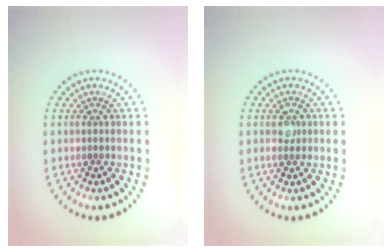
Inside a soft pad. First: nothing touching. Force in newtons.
{"total": 1.4, "press": 1.4, "slide": 0.1}